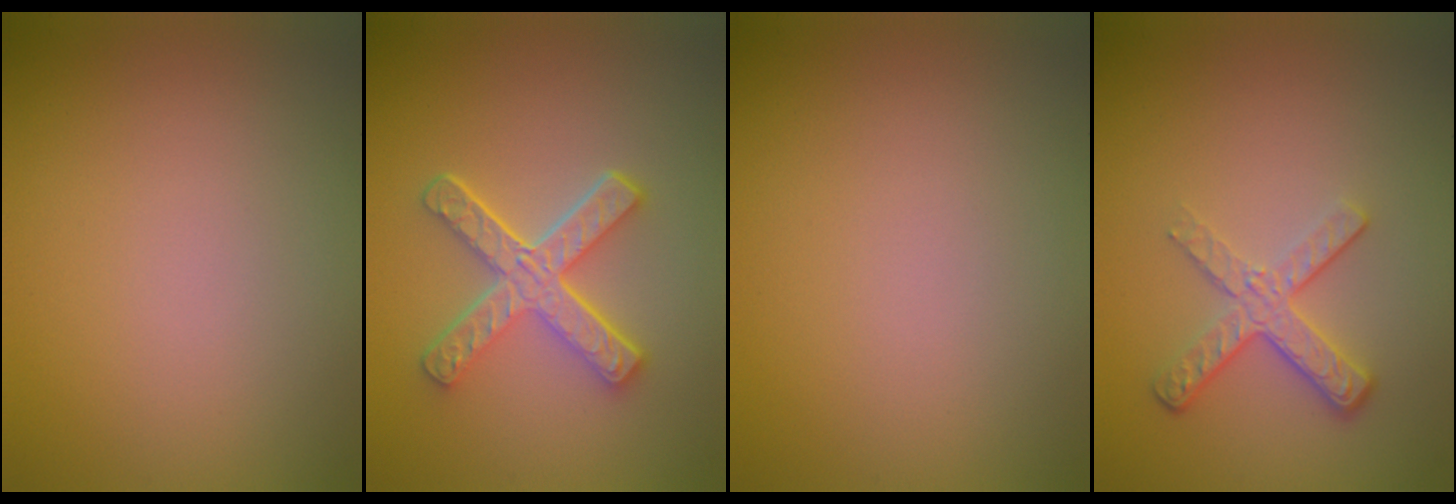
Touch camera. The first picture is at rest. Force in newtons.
{"total": 5.1, "press": 3.9, "slide": 3.3}
{"total": 0.0}
{"total": 3.5, "press": 2.6, "slide": 2.4}